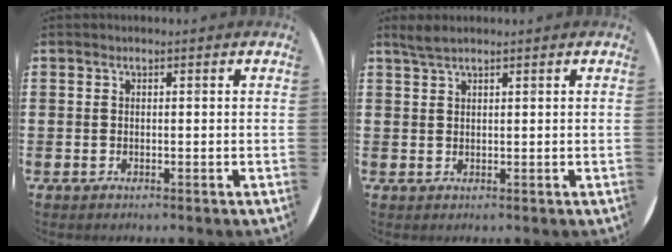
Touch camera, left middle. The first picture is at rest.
{"total": 1.8, "force": [1.5, 0.2, 1.0], "torque": [-0.020, 0.003, 0.026]}